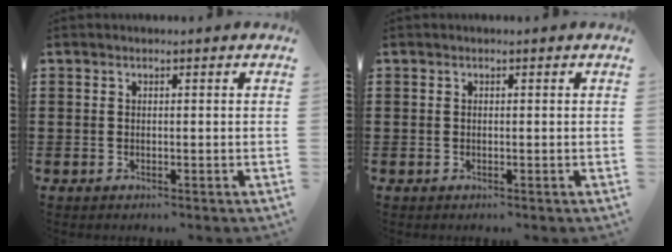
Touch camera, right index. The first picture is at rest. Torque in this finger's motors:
{"motor_torque": [0.17, 0.13, 0.03, 0.02]}